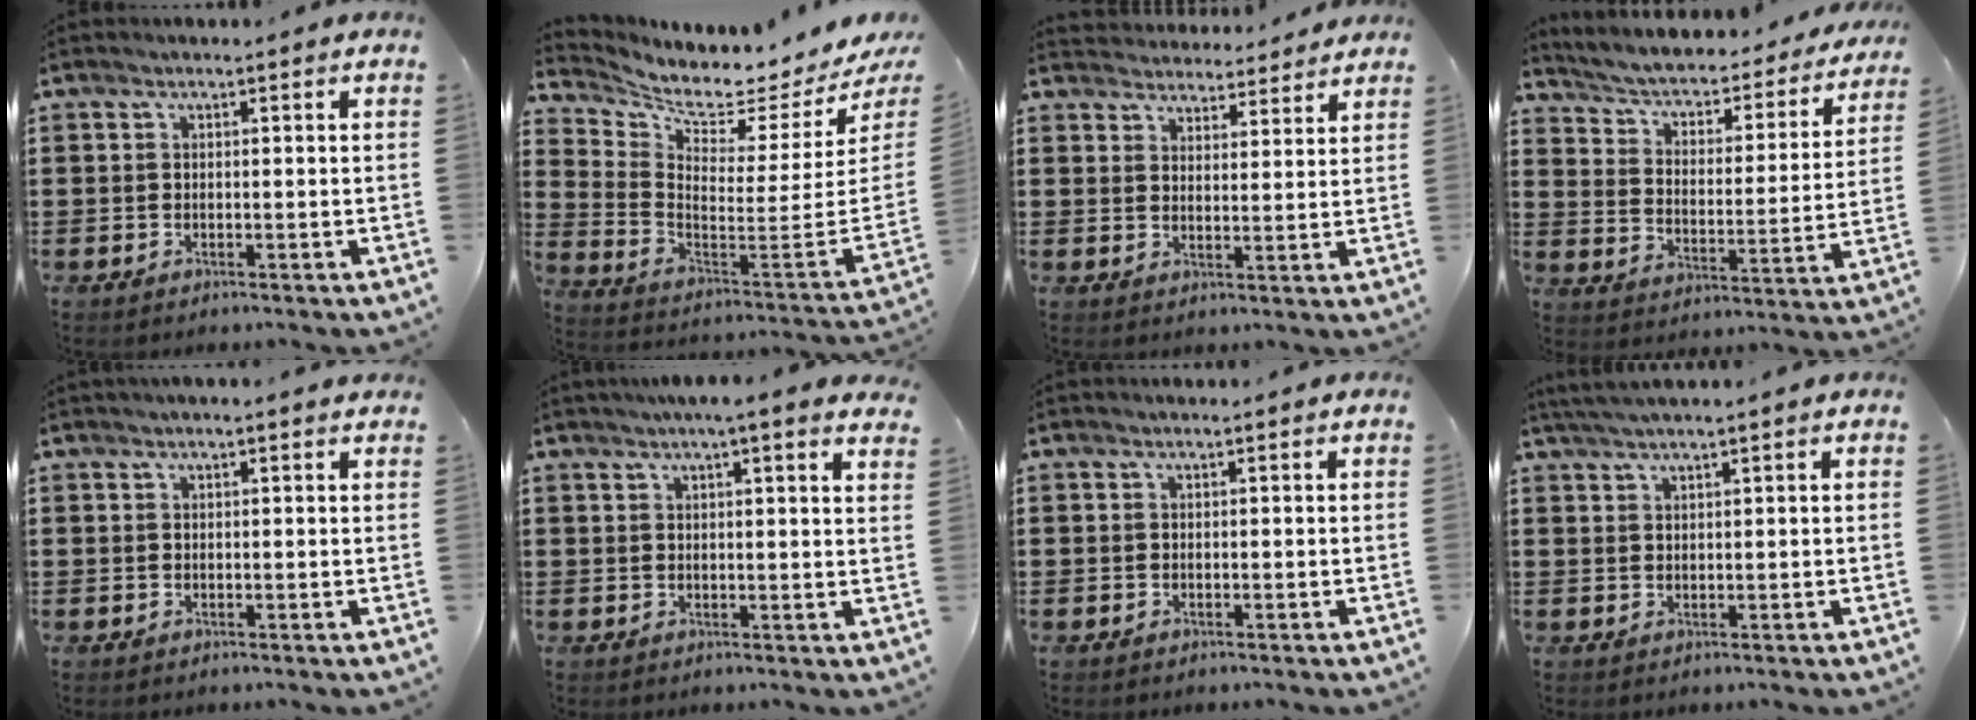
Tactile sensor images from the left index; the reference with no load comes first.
{"total": 3.5, "force": [3.0, 0.4, 1.7], "torque": [-0.049, -0.059, 0.042]}
{"total": 4.0, "force": [4.0, 0.2, -0.3], "torque": [-0.010, -0.023, 0.073]}
{"total": 2.9, "force": [2.0, 1.3, 1.6], "torque": [-0.046, -0.023, 0.023]}
{"total": 0.8, "force": [0.8, 0.2, 0.2], "torque": [-0.006, 0.000, 0.016]}
{"total": 3.5, "force": [2.9, -0.5, 2.0], "torque": [-0.046, -0.003, 0.052]}
{"total": 0.0}
{"total": 2.0, "force": [1.8, -0.3, 0.9], "torque": [-0.020, -0.001, 0.035]}